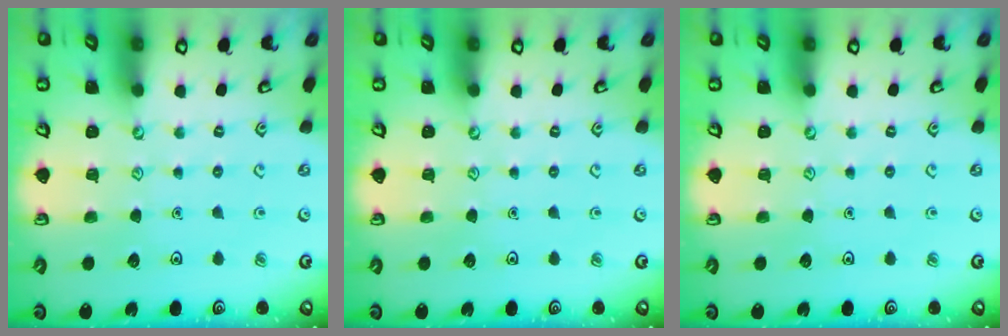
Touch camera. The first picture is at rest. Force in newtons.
{"total": 0.0}
{"total": 0.0}